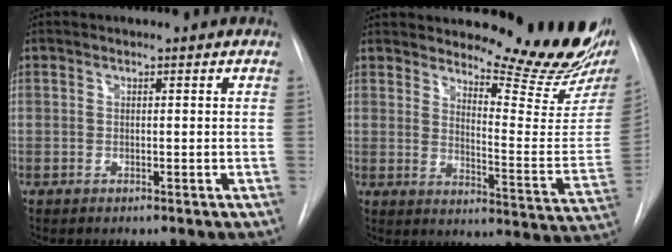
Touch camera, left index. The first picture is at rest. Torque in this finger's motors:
{"motor_torque": [1.01, -1.13, 0.20, -0.01]}